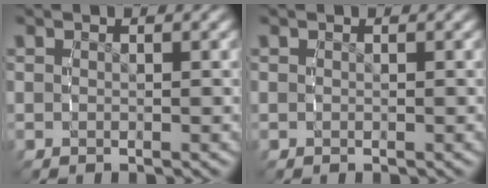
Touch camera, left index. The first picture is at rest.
{"total": 0.0}